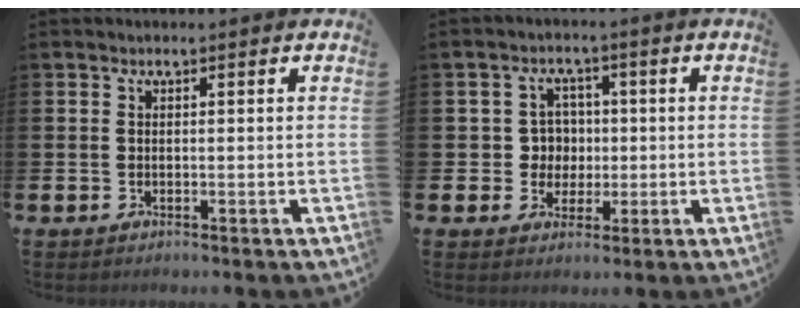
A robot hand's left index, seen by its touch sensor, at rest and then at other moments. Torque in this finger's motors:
{"motor_torque": [0.09, 0.17, 0.02, -0.01]}